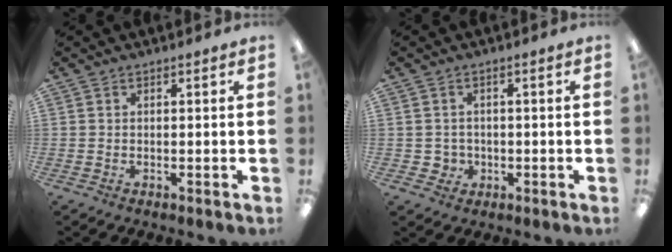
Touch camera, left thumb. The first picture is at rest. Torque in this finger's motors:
{"motor_torque": [-0.02, 0.02, 0.01, 0.04, 0.00]}